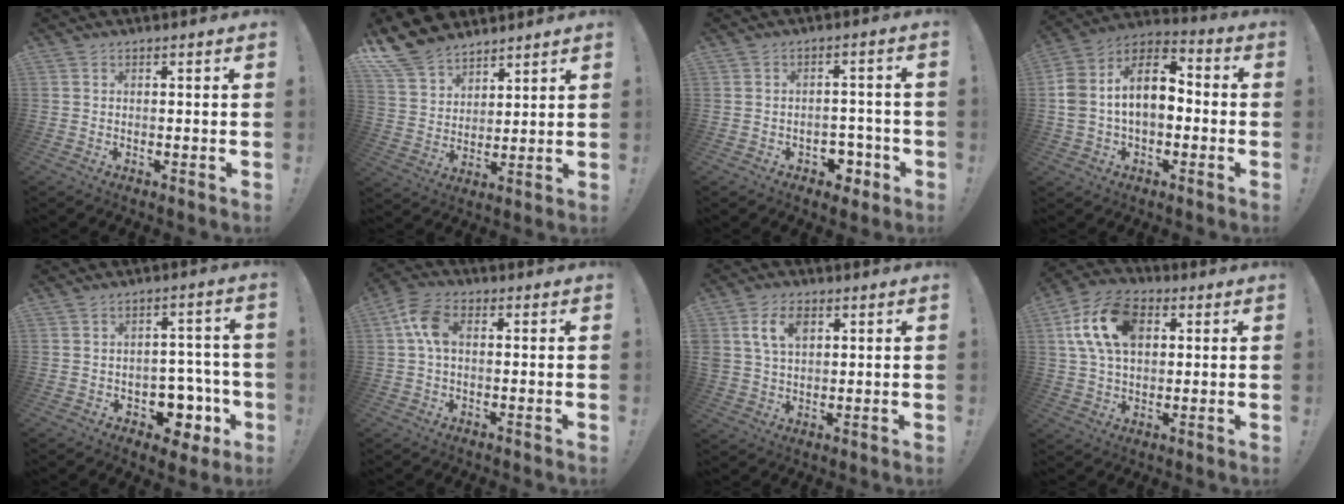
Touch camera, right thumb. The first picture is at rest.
{"total": 12.6, "force": [10.0, 6.8, 3.7], "torque": [-0.082, -0.066, 0.196]}
{"total": 6.2, "force": [-2.7, 4.7, 3.0], "torque": [-0.029, 0.023, -0.041]}
{"total": 14.8, "force": [1.4, 10.2, 10.6], "torque": [-0.182, 0.006, 0.026]}
{"total": 9.7, "force": [-3.8, 7.2, 5.2], "torque": [-0.037, 0.030, -0.053]}
{"total": 7.8, "force": [1.2, 4.8, 6.0], "torque": [-0.116, 0.011, 0.026]}
{"total": 8.8, "force": [3.3, 6.1, 5.5], "torque": [-0.104, 0.004, 0.063]}
{"total": 17.0, "force": [4.8, 11.4, 11.6], "torque": [-0.215, 0.004, 0.092]}